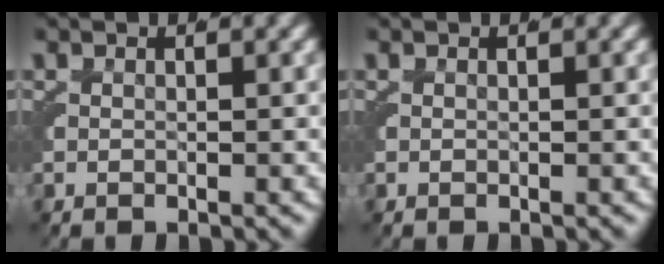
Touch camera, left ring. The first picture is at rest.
{"total": 0.0}